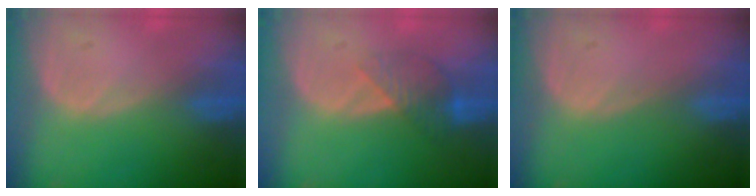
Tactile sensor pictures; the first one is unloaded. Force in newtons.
{"total": 4.2, "press": 4.2, "slide": 0.4}
{"total": 0.0}